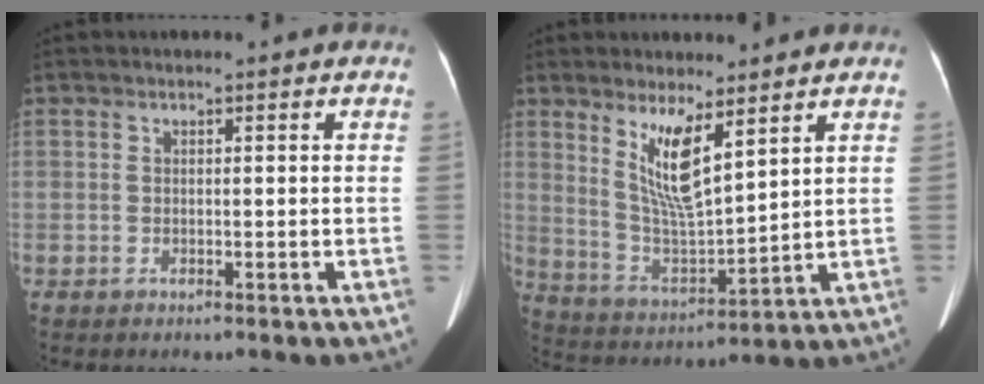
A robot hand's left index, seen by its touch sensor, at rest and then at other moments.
{"total": 9.1, "force": [5.0, 1.8, 7.4], "torque": [-0.147, -0.017, 0.102]}